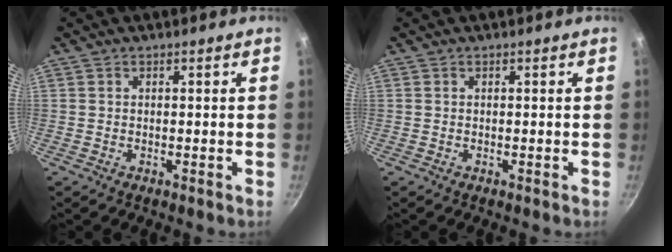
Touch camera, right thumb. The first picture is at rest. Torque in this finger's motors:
{"motor_torque": [-0.16, 0.16, -0.05, 0.32, 0.00]}